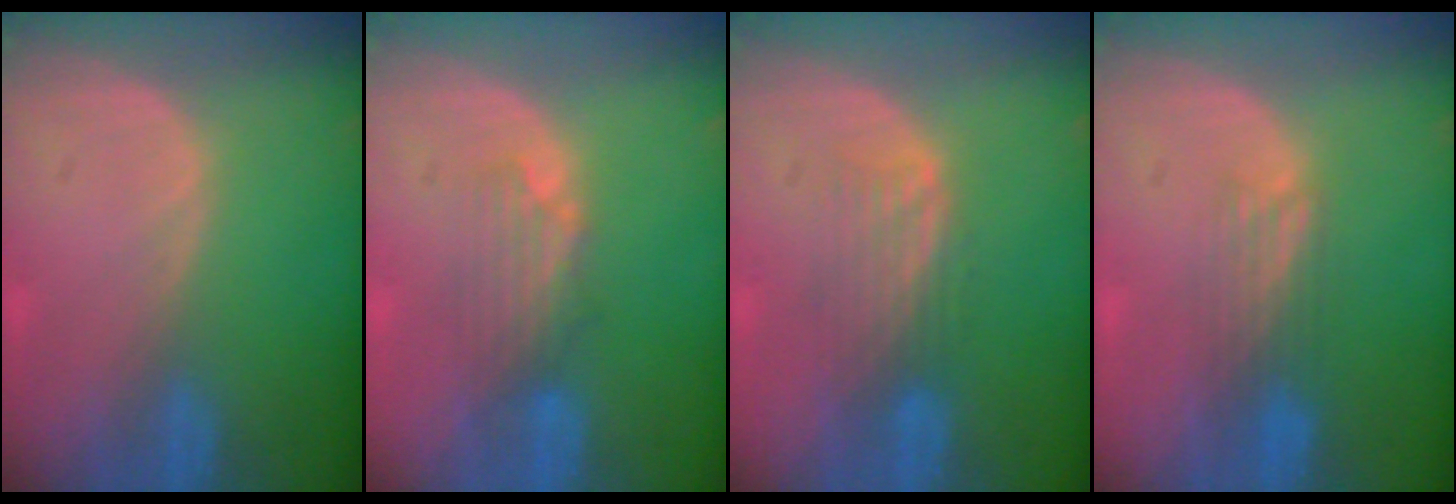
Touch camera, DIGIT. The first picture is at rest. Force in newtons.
{"total": 4.0, "press": 3.6, "slide": 1.5}
{"total": 4.3, "press": 3.7, "slide": 2.2}
{"total": 4.0, "press": 3.3, "slide": 2.2}